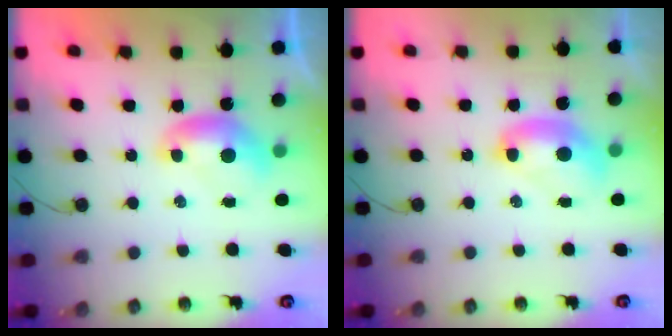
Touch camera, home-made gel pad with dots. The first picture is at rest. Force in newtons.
{"total": 2.7, "press": 2.7, "slide": 0.1}